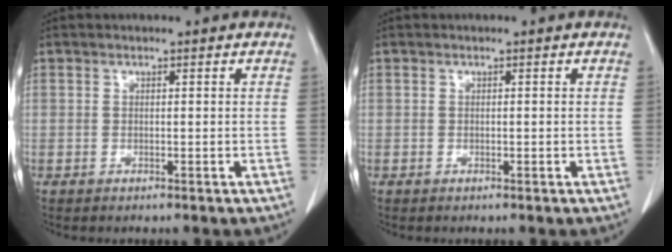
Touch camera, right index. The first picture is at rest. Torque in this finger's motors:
{"motor_torque": [0.01, -0.03, 0.02, 0.01]}